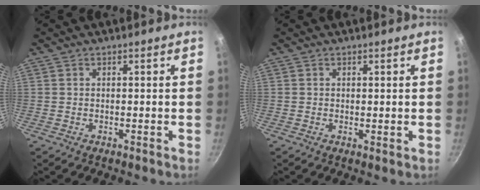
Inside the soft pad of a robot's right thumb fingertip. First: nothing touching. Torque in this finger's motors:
{"motor_torque": [-0.33, 0.06, -0.16, 0.03, 0.02]}